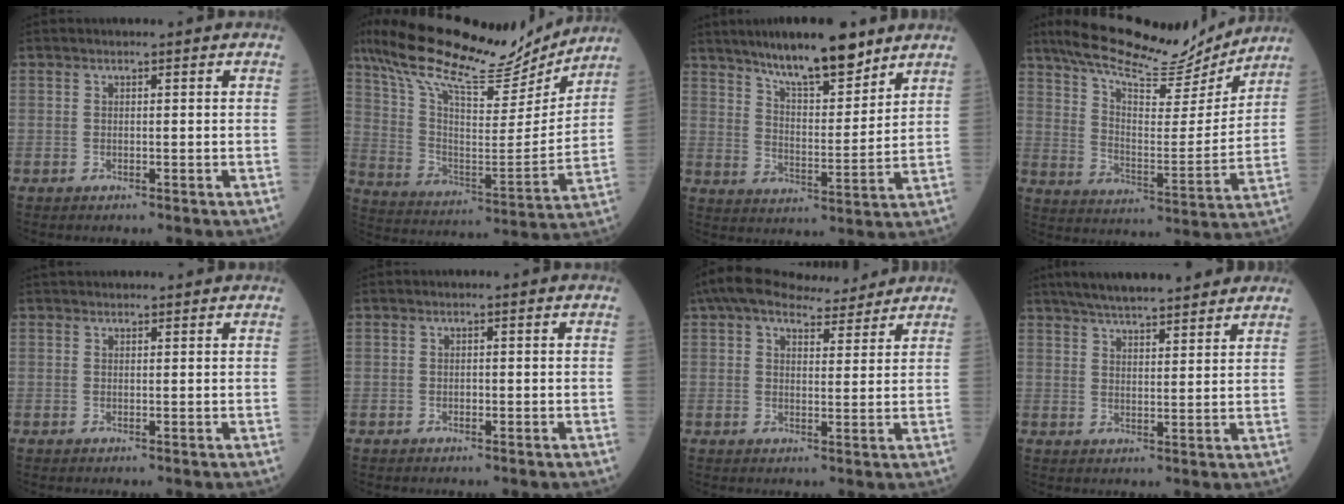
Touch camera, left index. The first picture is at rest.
{"total": 22.9, "force": [19.4, 5.2, 11.0], "torque": [-0.201, 0.000, 0.312]}
{"total": 12.6, "force": [10.0, 2.4, 7.4], "torque": [-0.123, 0.000, 0.170]}
{"total": 19.1, "force": [17.0, 3.5, 7.7], "torque": [-0.132, -0.007, 0.262]}
{"total": 4.6, "force": [4.3, 0.8, 1.3], "torque": [-0.011, 0.035, 0.058]}
{"total": 0.0}
{"total": 11.4, "force": [10.1, 2.7, 4.5], "torque": [-0.074, 0.029, 0.150]}
{"total": 14.3, "force": [12.4, 2.3, 6.8], "torque": [-0.105, 0.027, 0.180]}